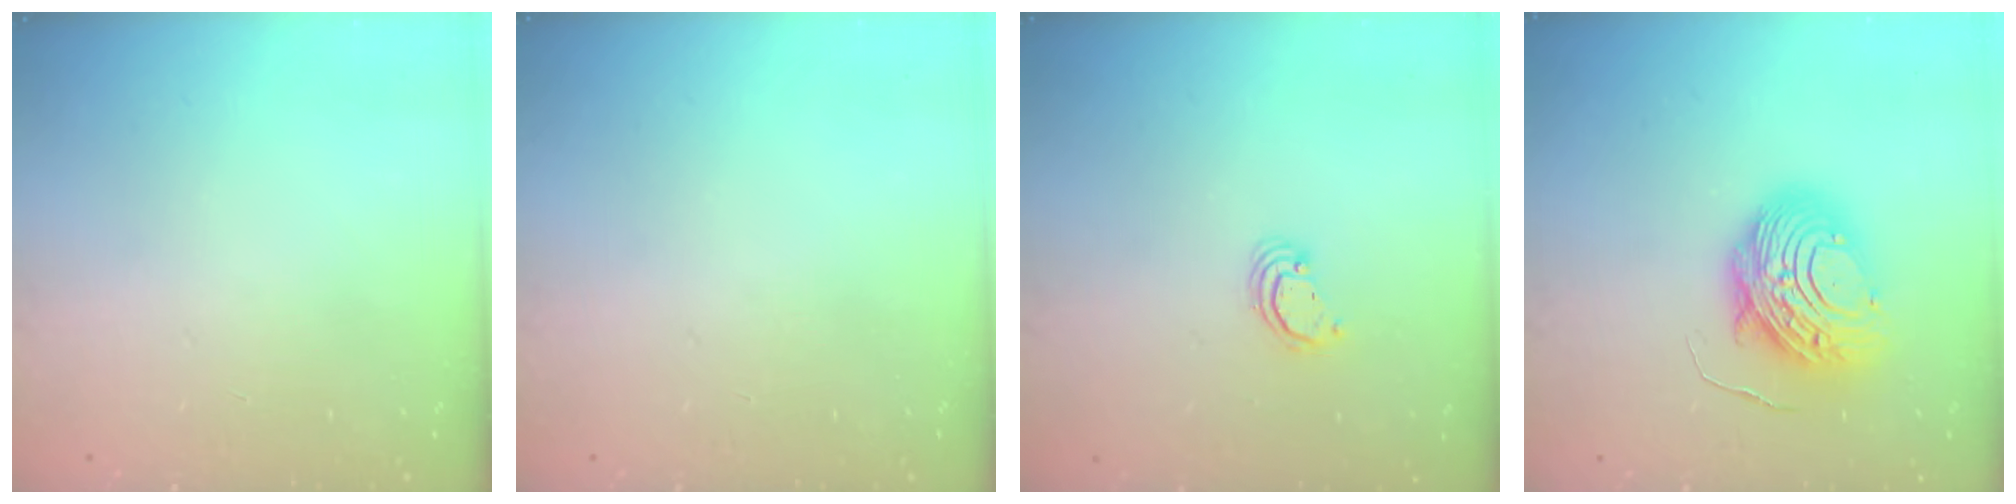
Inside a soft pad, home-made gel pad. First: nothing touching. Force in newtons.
{"total": 0.0}
{"total": 2.2, "press": 2.2, "slide": 0.2}
{"total": 12.8, "press": 12.7, "slide": 1.1}